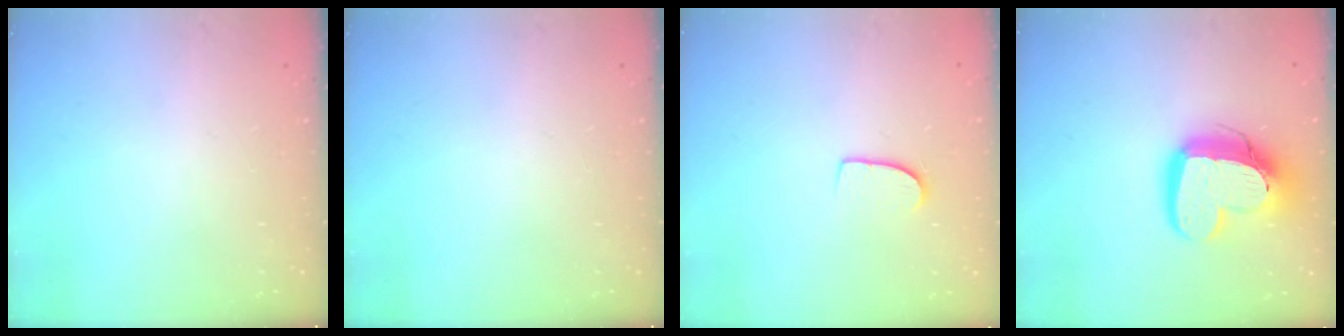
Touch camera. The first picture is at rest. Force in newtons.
{"total": 0.0}
{"total": 6.8, "press": 6.8, "slide": 0.4}
{"total": 18.9, "press": 18.8, "slide": 1.6}